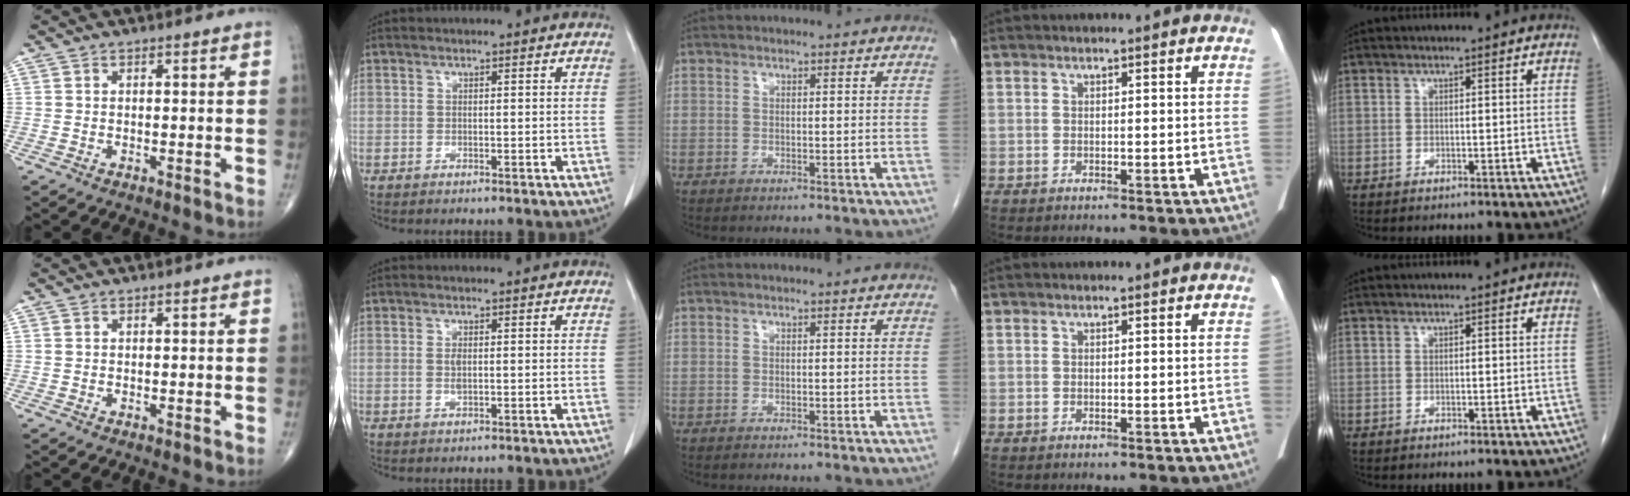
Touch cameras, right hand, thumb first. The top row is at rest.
{"thumb": {"total": 0.5, "force": [0.2, 0.4, 0.3], "torque": [-0.006, 0.005, 0.006]}, "index": {"total": 1.3, "force": [0.2, 0.5, 1.2], "torque": [-0.023, 0.000, 0.007]}}